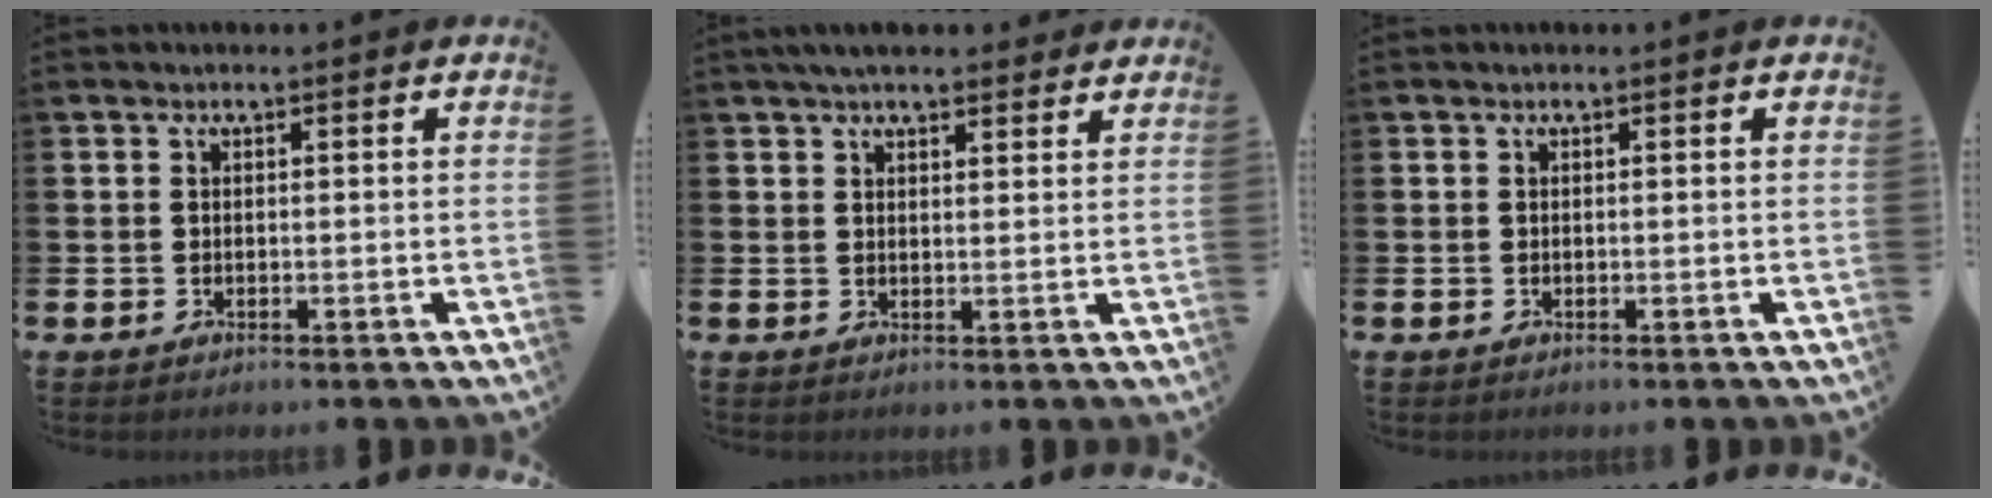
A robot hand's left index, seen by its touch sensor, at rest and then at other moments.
{"total": 3.8, "force": [3.5, 0.9, 1.1], "torque": [-0.023, -0.010, 0.062]}
{"total": 0.0}